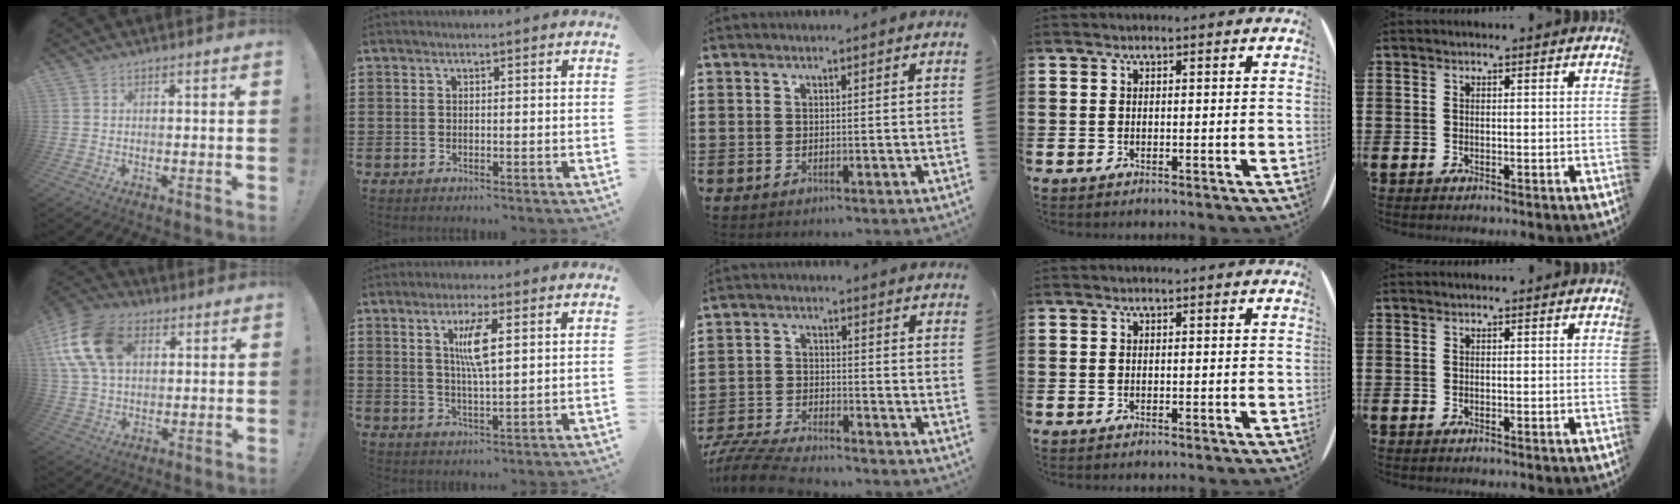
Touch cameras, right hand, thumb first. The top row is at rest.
{"thumb": {"total": 17.7, "force": [5.9, 12.0, 11.5], "torque": [-0.219, -0.006, 0.115]}, "index": {"total": 5.7, "force": [1.7, 1.1, 5.4], "torque": [-0.110, 0.004, 0.025]}, "middle": {"total": 6.8, "force": [-6.5, 0.7, 1.7], "torque": [-0.041, 0.005, -0.129]}}